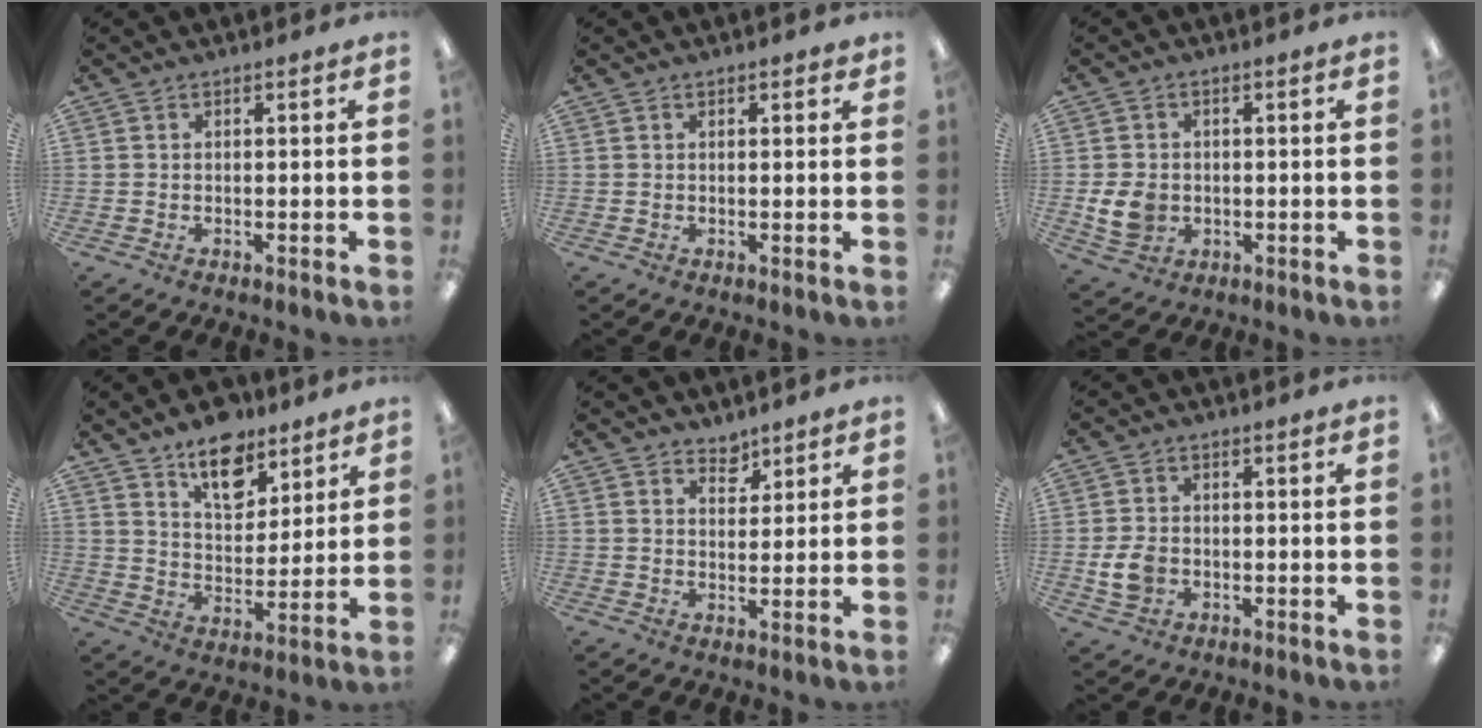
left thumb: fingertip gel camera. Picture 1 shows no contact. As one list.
[{"total": 1.0, "force": [0.8, 0.5, 0.5], "torque": [-0.003, -0.001, 0.012]}, {"total": 6.6, "force": [-0.6, 5.6, 3.5], "torque": [-0.067, 0.002, -0.011]}, {"total": 12.8, "force": [9.5, 6.6, 5.5], "torque": [-0.065, -0.059, 0.167]}, {"total": 3.8, "force": [3.4, 1.7, 0.2], "torque": [0.011, -0.027, 0.060]}, {"total": 5.6, "force": [-1.0, 4.3, 3.3], "torque": [-0.061, 0.004, -0.018]}]